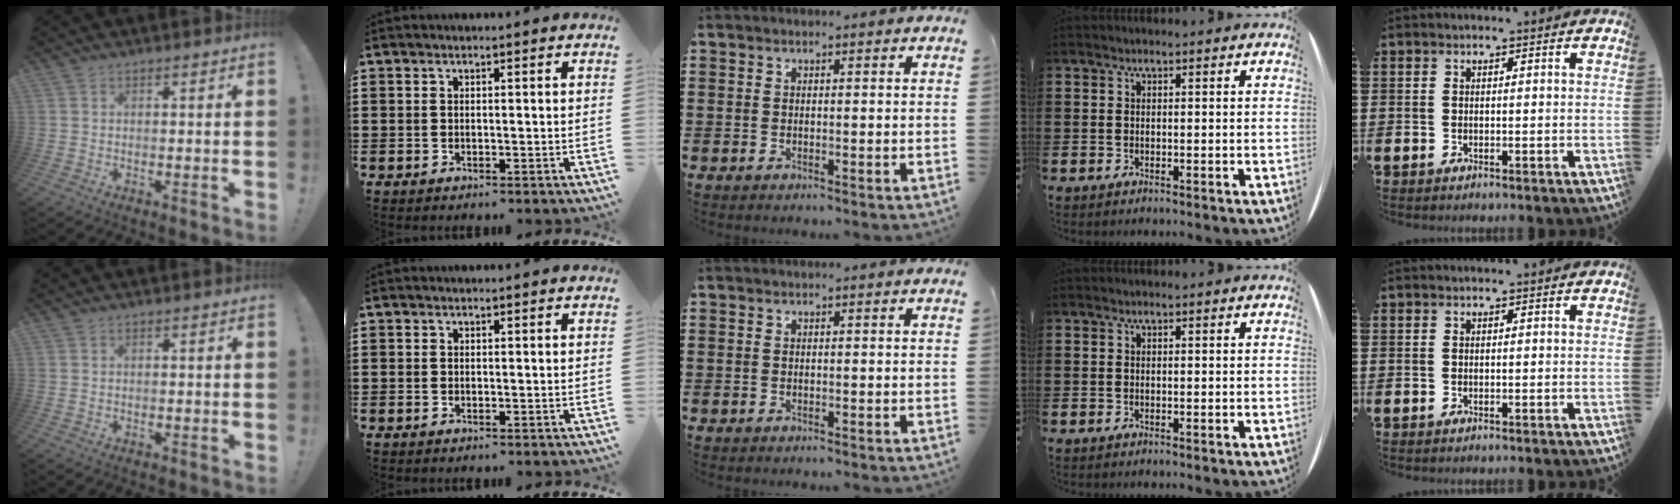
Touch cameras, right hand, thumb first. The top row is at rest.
{}